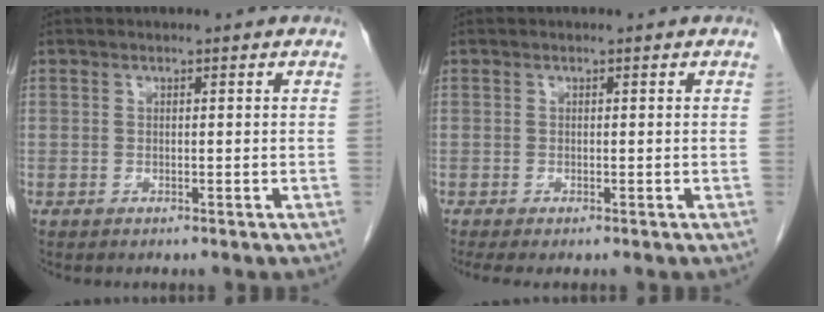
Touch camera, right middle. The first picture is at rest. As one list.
[{"total": 1.5, "force": [-1.3, 0.0, 0.8], "torque": [-0.012, -0.006, -0.020]}]